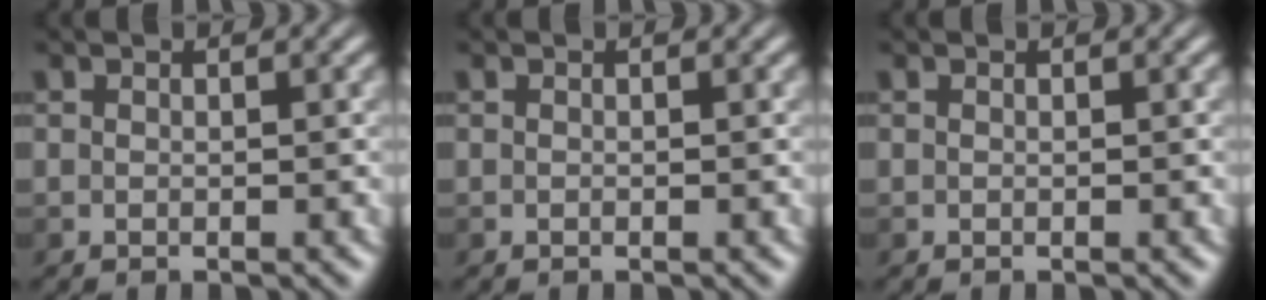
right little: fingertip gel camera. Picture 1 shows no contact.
{"total": 0.0}
{"total": 0.0}